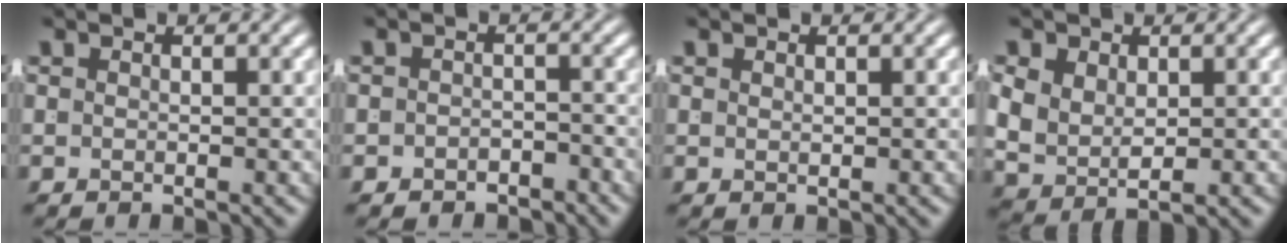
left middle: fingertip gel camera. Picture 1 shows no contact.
{"total": 2.4, "force": [-2.3, 0.6, -0.2], "torque": [0.007, -0.008, -0.035]}
{"total": 0.8, "force": [0.3, -0.8, 0.1], "torque": [0.007, -0.003, 0.012]}
{"total": 6.5, "force": [-0.3, 5.2, 3.8], "torque": [-0.109, -0.033, 0.010]}